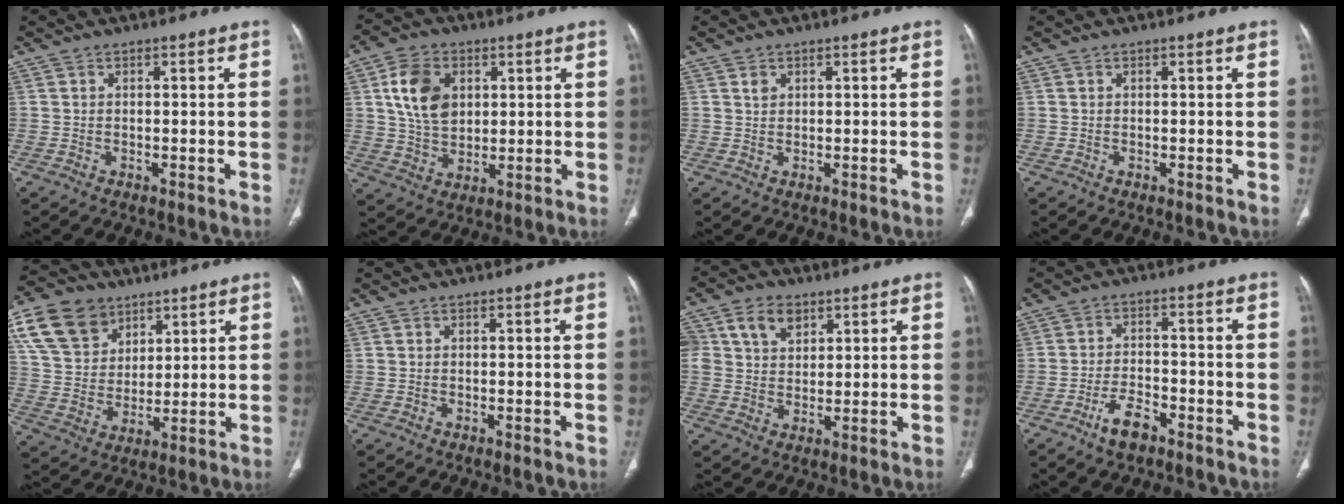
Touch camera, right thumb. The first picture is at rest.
{"total": 10.6, "force": [3.0, 7.6, 6.7], "torque": [-0.103, -0.008, 0.058]}
{"total": 1.2, "force": [0.6, 0.9, 0.5], "torque": [-0.001, -0.004, 0.011]}
{"total": 0.0}
{"total": 15.3, "force": [8.0, 11.1, 6.8], "torque": [-0.113, -0.011, 0.155]}
{"total": 0.0}
{"total": 9.1, "force": [4.1, 6.7, 4.7], "torque": [-0.073, -0.002, 0.079]}
{"total": 5.6, "force": [-3.8, 2.4, 3.5], "torque": [-0.064, 0.022, -0.064]}